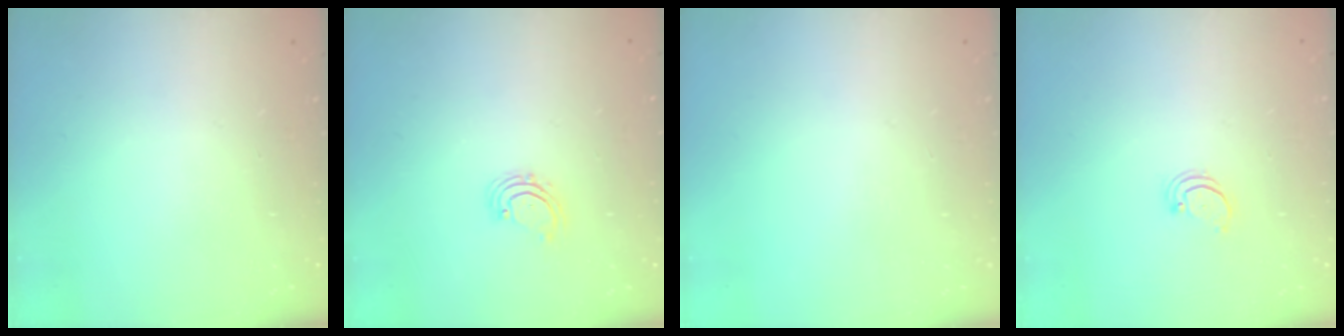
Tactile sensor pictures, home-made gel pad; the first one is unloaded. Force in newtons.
{"total": 2.8, "press": 2.8, "slide": 0.2}
{"total": 0.0}
{"total": 2.2, "press": 2.2, "slide": 0.2}